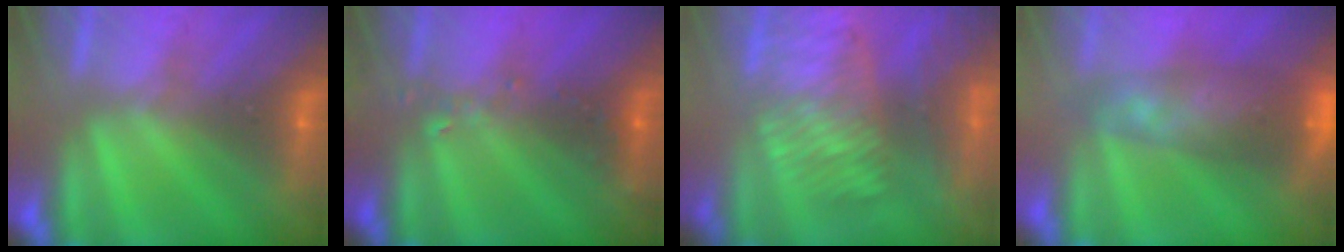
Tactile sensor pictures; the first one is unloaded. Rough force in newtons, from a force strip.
{"total": 2.4}
{"total": 11.8}
{"total": 10.6}